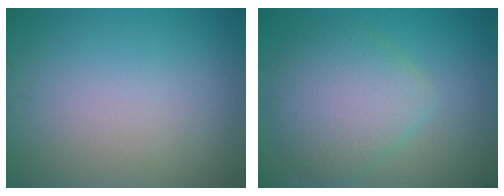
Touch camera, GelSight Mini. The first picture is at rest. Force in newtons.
{"total": 5.7, "press": 5.7, "slide": 0.2}